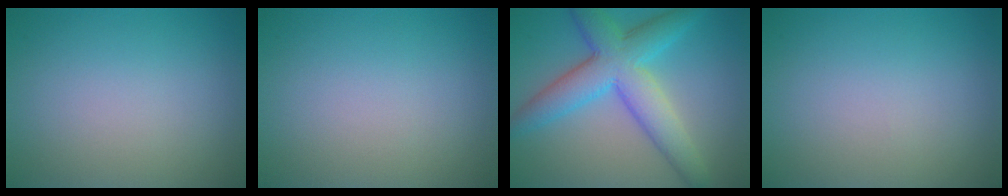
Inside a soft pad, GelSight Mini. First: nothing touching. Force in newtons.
{"total": 0.0}
{"total": 7.3, "press": 7.3, "slide": 0.1}
{"total": 0.0}